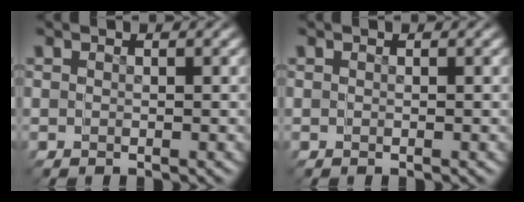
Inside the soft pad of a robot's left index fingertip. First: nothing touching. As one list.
[{"total": 0.0}]